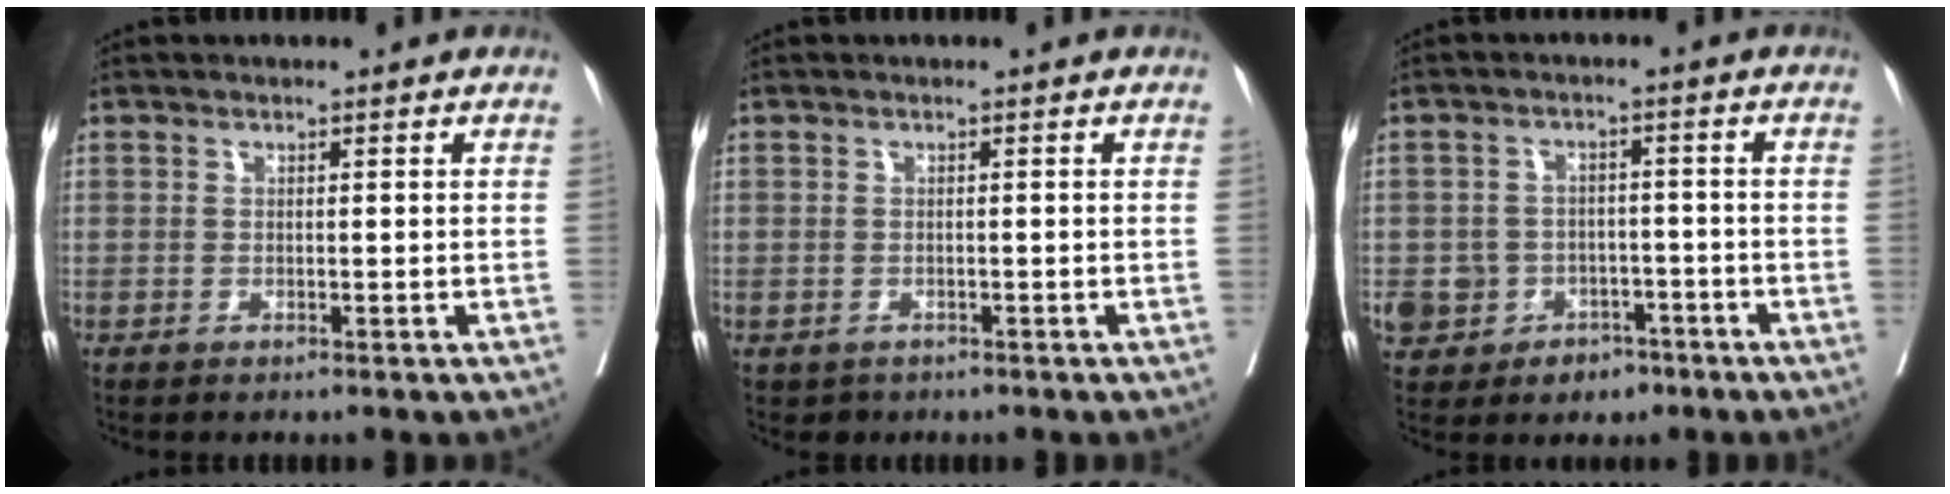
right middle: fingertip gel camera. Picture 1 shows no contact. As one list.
[{"total": 1.0, "force": [-0.6, 0.8, 0.2], "torque": [-0.006, 0.000, -0.004]}, {"total": 7.4, "force": [-3.5, 6.3, 1.5], "torque": [-0.025, 0.017, -0.042]}]